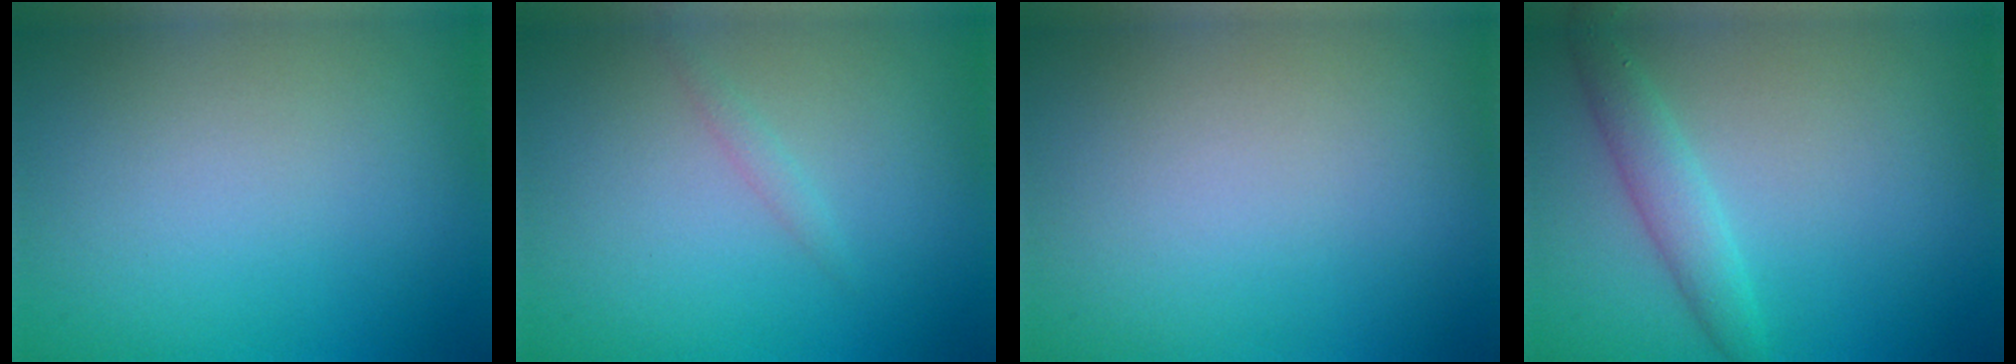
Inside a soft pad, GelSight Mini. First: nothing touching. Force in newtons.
{"total": 0.8, "press": 0.8, "slide": 0.0}
{"total": 0.0}
{"total": 2.3, "press": 2.3, "slide": 0.0}